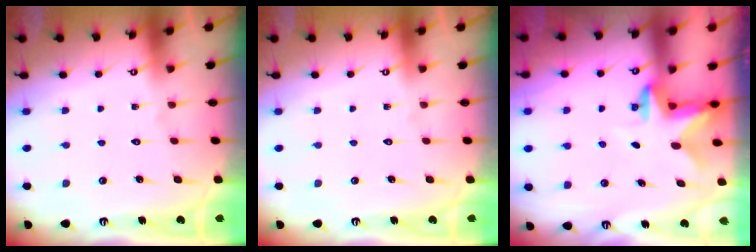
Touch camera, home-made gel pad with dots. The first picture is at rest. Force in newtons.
{"total": 0.0}
{"total": 2.7, "press": 2.6, "slide": 0.6}